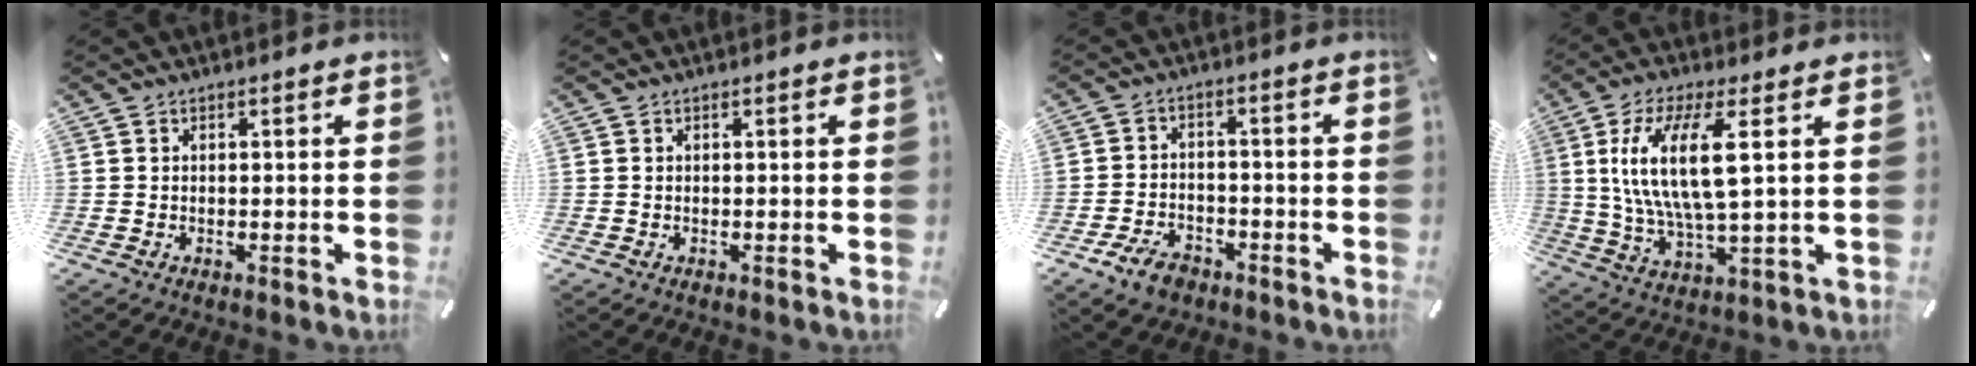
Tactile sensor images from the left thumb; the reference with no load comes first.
{"total": 0.0}
{"total": 5.9, "force": [-3.8, 3.7, 2.5], "torque": [-0.052, 0.022, -0.074]}
{"total": 14.3, "force": [3.2, 4.1, 13.3], "torque": [-0.283, -0.007, 0.050]}